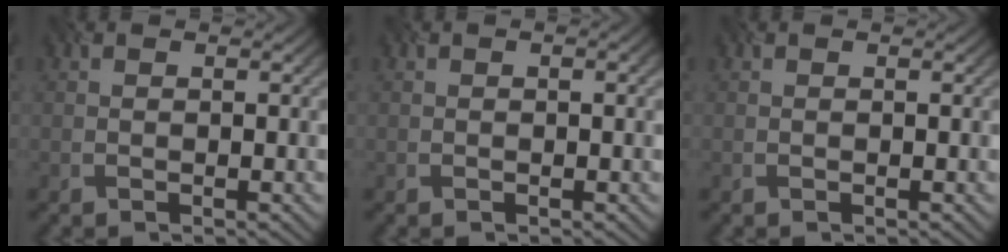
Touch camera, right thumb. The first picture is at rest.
{"total": 1.2, "force": [0.2, 0.5, 1.1], "torque": [-0.011, -0.002, -0.003]}
{"total": 0.0}